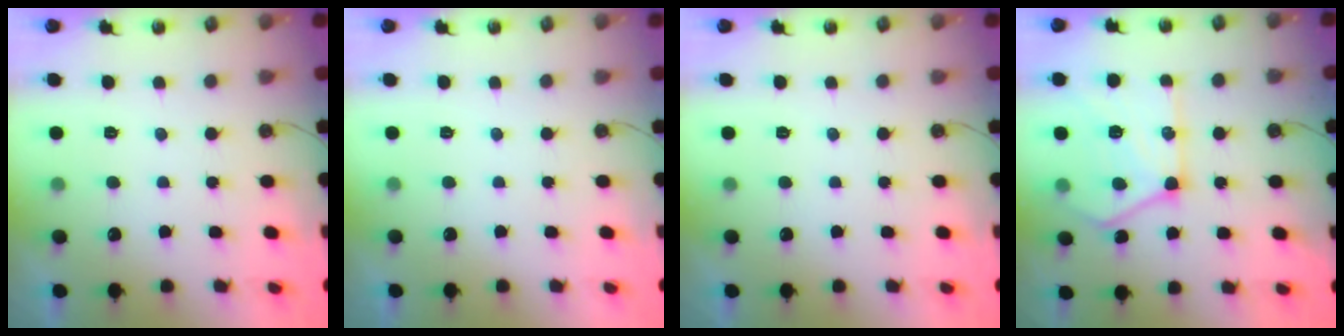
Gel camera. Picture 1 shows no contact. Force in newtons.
{"total": 0.0}
{"total": 0.0}
{"total": 19.2, "press": 19.1, "slide": 1.7}